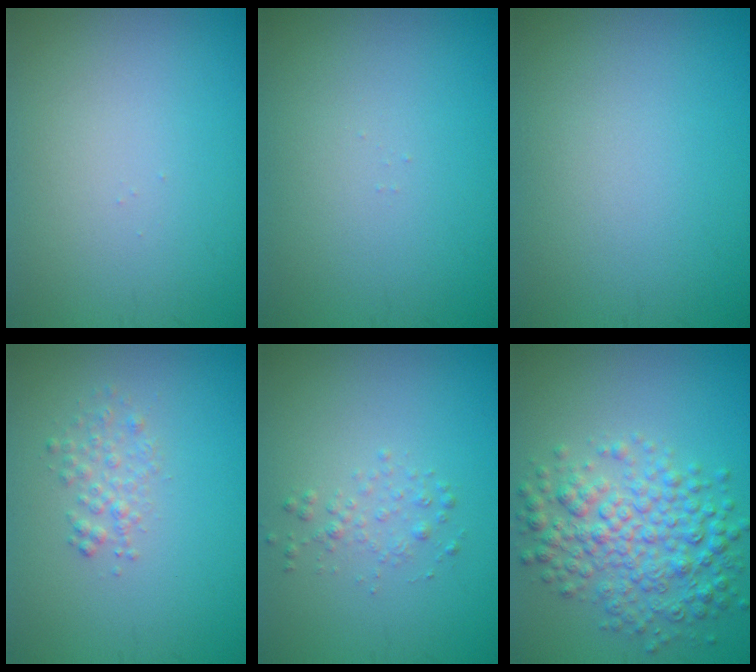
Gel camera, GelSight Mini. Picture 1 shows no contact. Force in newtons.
{"total": 0.0}
{"total": 0.0}
{"total": 1.6, "press": 1.6, "slide": 0.1}
{"total": 1.3, "press": 1.3, "slide": 0.0}
{"total": 5.8, "press": 5.8, "slide": 0.0}